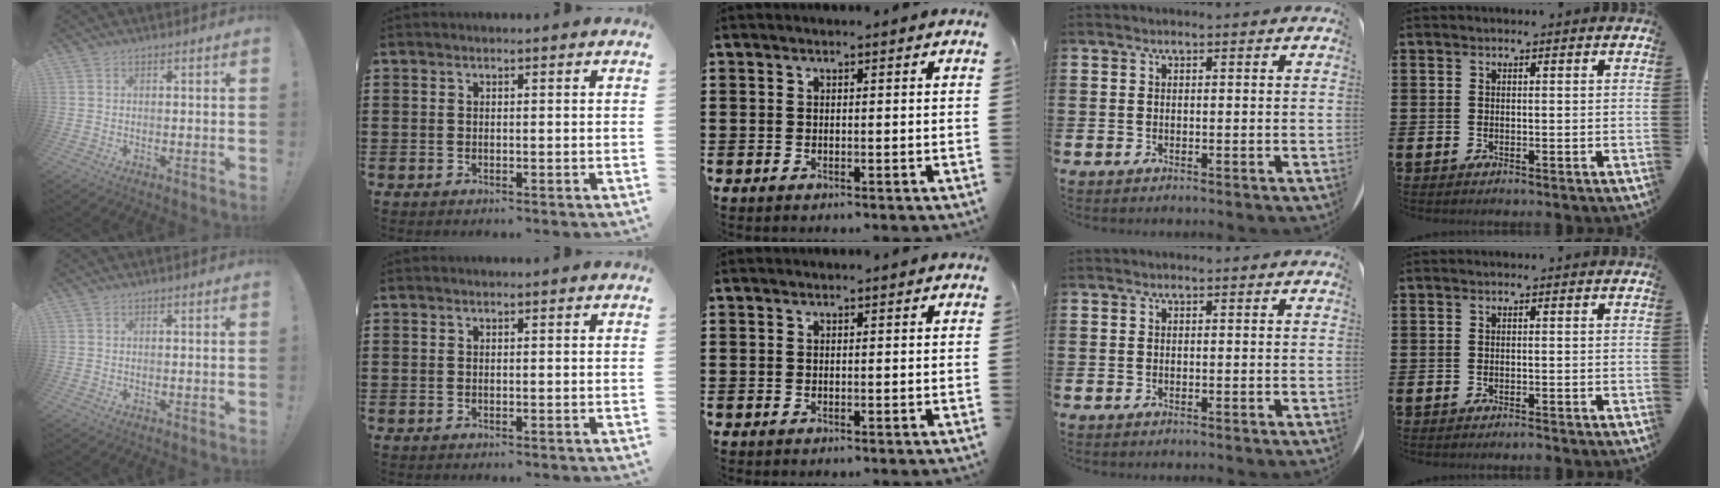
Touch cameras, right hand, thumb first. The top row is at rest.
{"little": {"total": 0.5, "force": [-0.5, 0.0, 0.2], "torque": [-0.004, -0.003, -0.009]}}